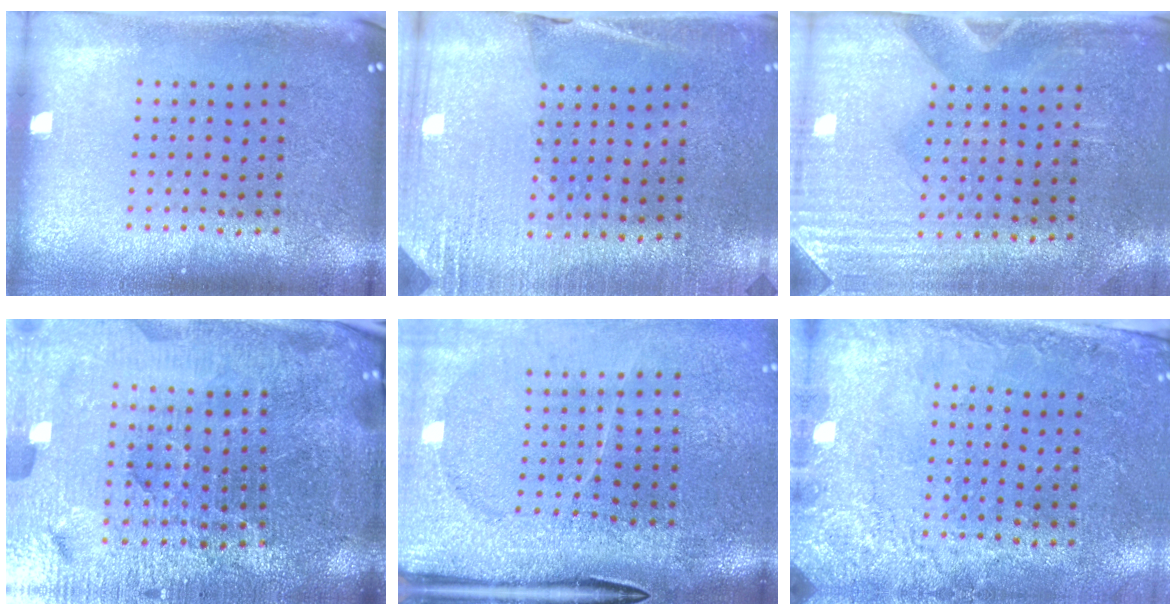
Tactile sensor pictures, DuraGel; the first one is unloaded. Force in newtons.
{"total": 2.6, "press": 2.4, "slide": 1.1}
{"total": 3.0, "press": 2.6, "slide": 1.5}
{"total": 5.6, "press": 5.2, "slide": 2.1}
{"total": 4.4, "press": 3.5, "slide": 2.6}
{"total": 2.7, "press": 2.1, "slide": 1.6}